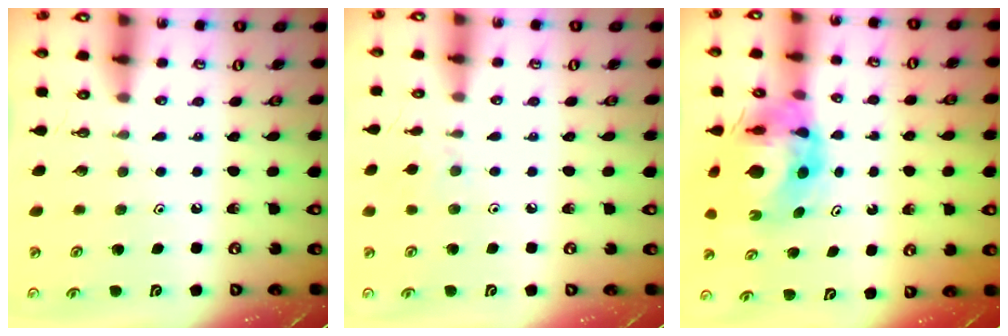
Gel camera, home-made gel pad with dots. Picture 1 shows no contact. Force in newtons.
{"total": 3.4, "press": 3.3, "slide": 0.6}
{"total": 10.9, "press": 10.8, "slide": 1.2}